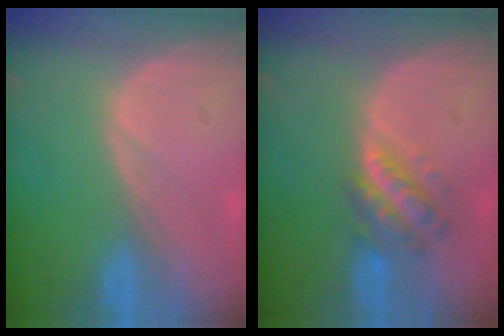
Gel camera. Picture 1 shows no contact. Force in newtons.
{"total": 5.7, "press": 5.3, "slide": 2.3}